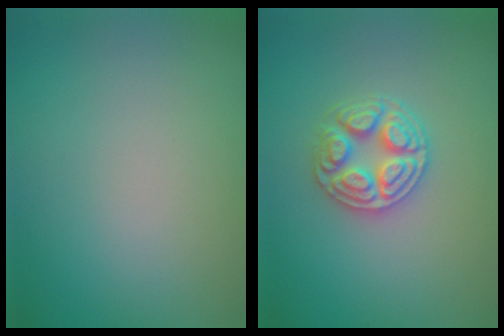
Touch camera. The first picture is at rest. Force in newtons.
{"total": 3.5, "press": 3.4, "slide": 0.5}